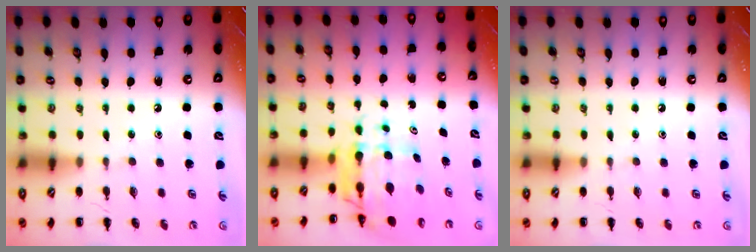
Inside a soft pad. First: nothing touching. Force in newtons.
{"total": 8.1, "press": 7.8, "slide": 2.4}
{"total": 0.0}